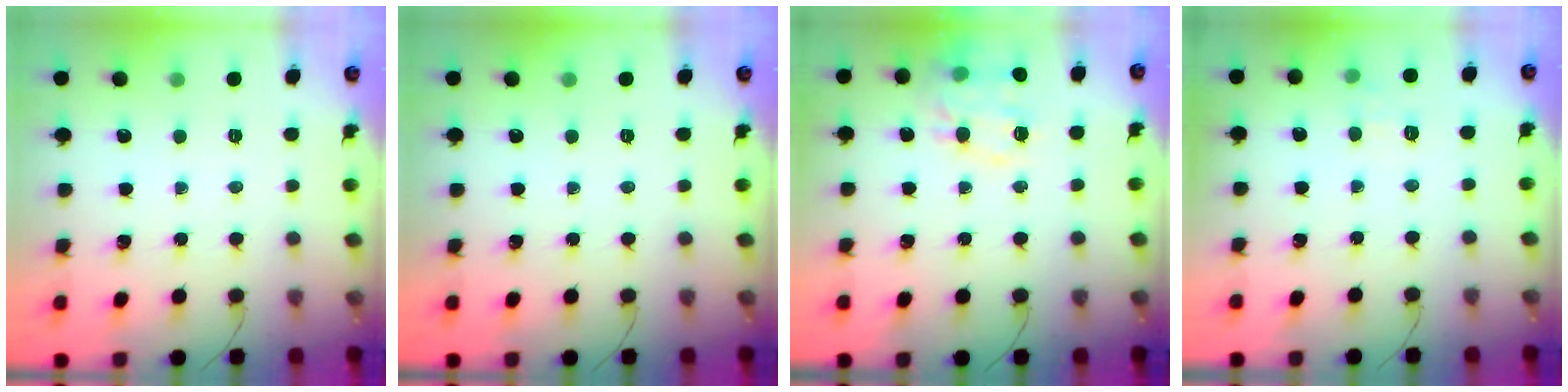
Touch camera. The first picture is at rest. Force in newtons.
{"total": 0.0}
{"total": 15.9, "press": 15.8, "slide": 1.8}
{"total": 4.9, "press": 4.7, "slide": 1.4}